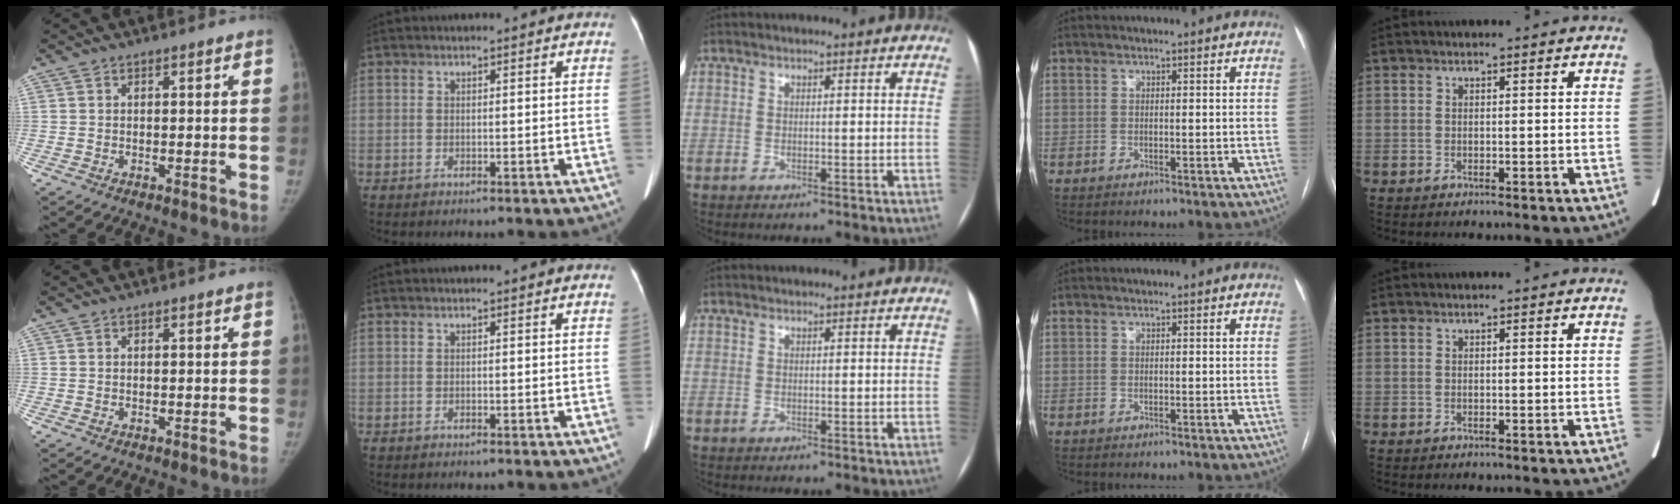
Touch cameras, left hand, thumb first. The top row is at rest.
{}